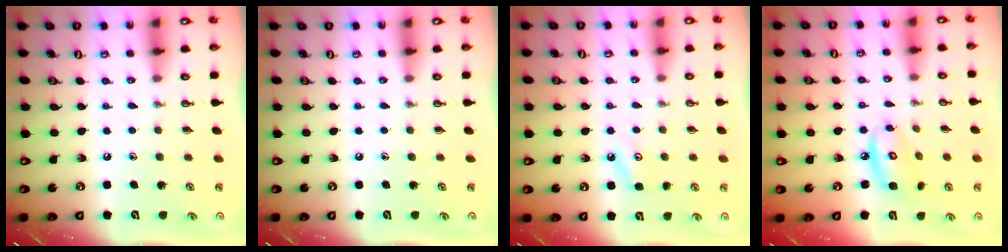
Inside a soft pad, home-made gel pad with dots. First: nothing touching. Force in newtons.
{"total": 0.0}
{"total": 3.9, "press": 3.9, "slide": 0.6}
{"total": 7.9, "press": 7.9, "slide": 0.6}